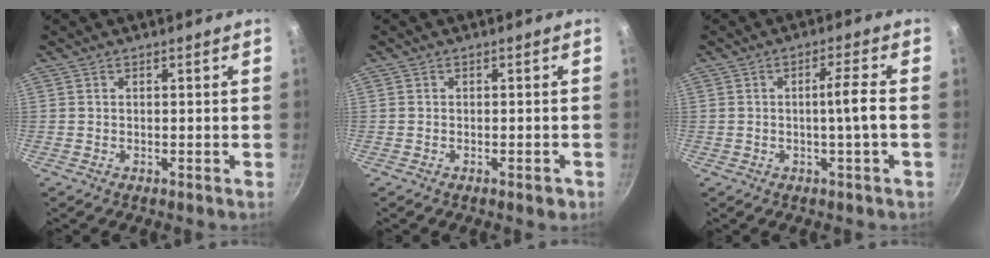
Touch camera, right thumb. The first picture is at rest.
{"total": 1.7, "force": [-0.9, 0.8, 1.2], "torque": [-0.013, 0.010, -0.011]}
{"total": 4.3, "force": [-0.7, -0.4, 4.3], "torque": [-0.077, 0.010, -0.011]}